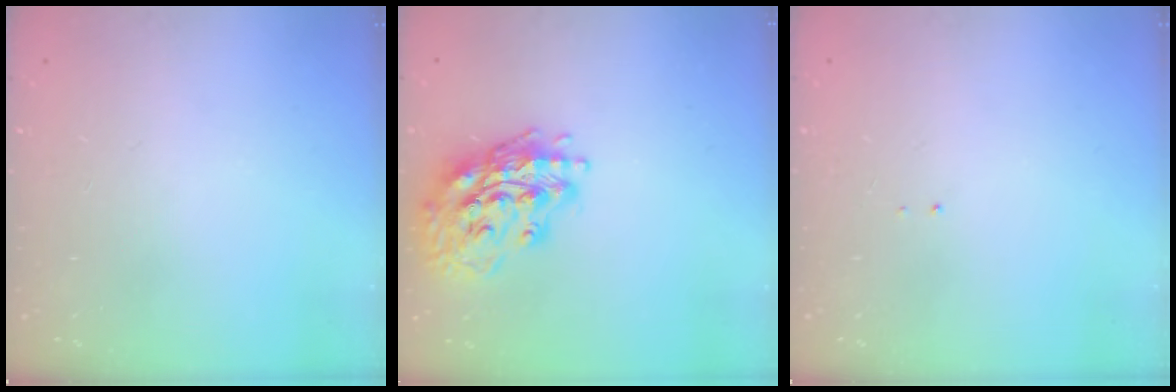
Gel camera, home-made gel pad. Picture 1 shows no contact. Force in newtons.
{"total": 17.6, "press": 17.5, "slide": 2.3}
{"total": 0.7, "press": 0.7, "slide": 0.1}